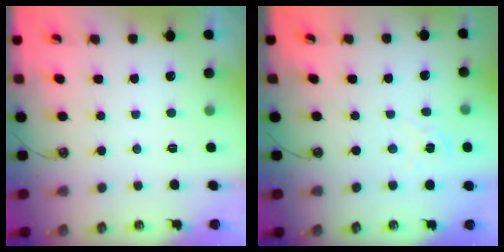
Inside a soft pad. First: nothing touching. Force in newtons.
{"total": 1.8, "press": 1.8, "slide": 0.3}